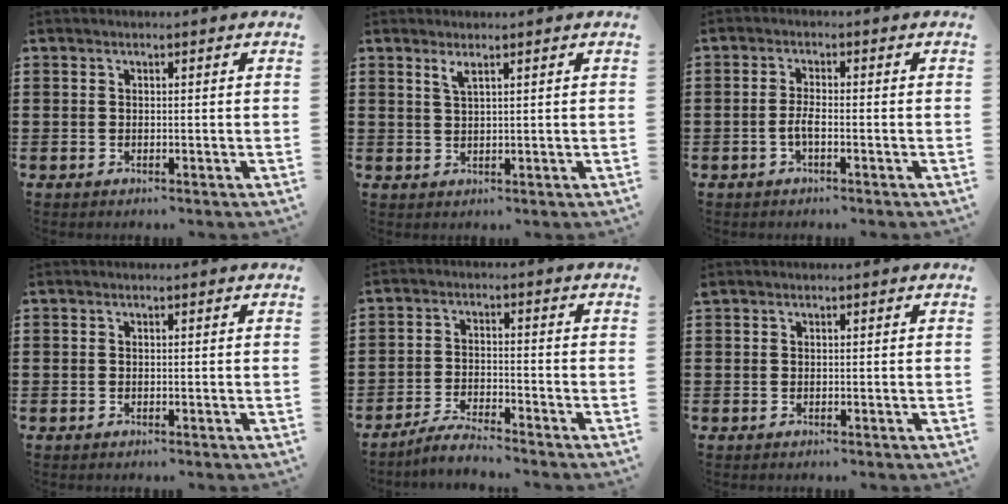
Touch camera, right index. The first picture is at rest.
{"total": 1.8, "force": [1.3, 0.3, 1.3], "torque": [-0.028, 0.001, 0.023]}
{"total": 2.3, "force": [-1.1, 0.4, 2.0], "torque": [-0.044, 0.000, -0.022]}
{"total": 0.0}
{"total": 3.7, "force": [-3.5, 0.2, 1.0], "torque": [-0.019, 0.006, -0.071]}
{"total": 0.0}